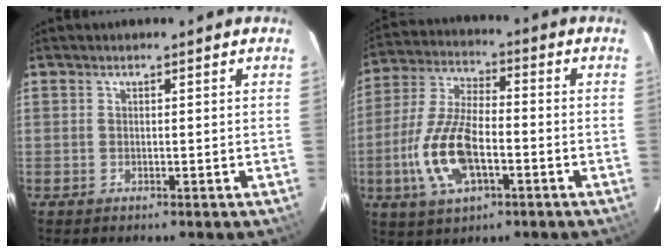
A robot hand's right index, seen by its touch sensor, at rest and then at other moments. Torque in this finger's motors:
{"motor_torque": [1.94, -0.20, 1.03, 0.21]}